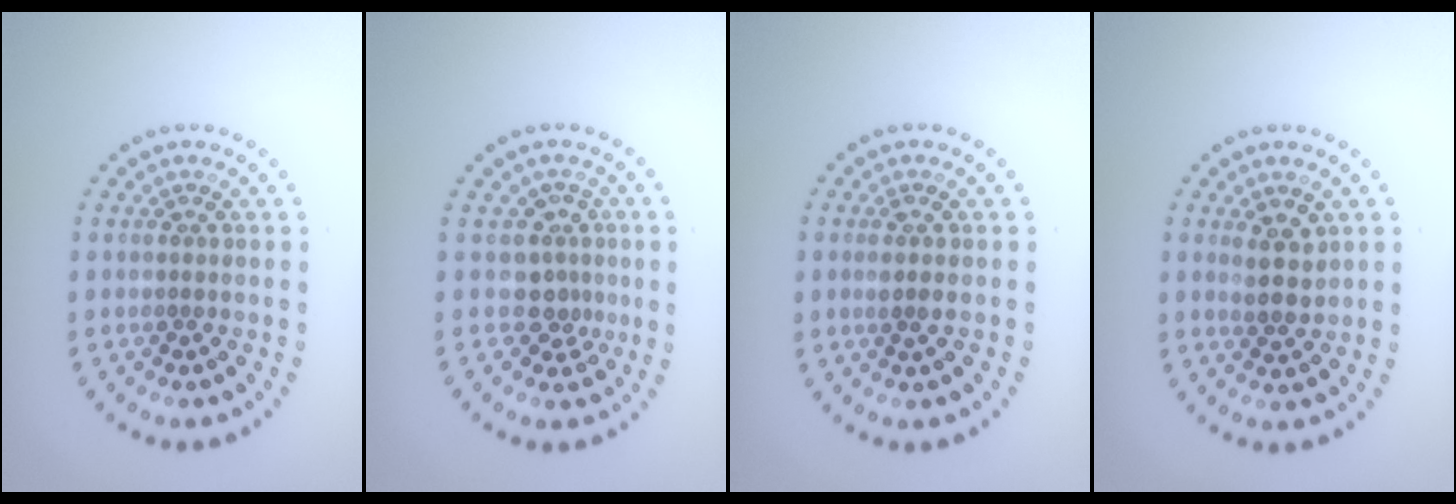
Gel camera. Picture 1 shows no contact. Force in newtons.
{"total": 2.8, "press": 2.0, "slide": 2.0}
{"total": 1.0, "press": 0.7, "slide": 0.6}
{"total": 2.4, "press": 2.1, "slide": 1.0}